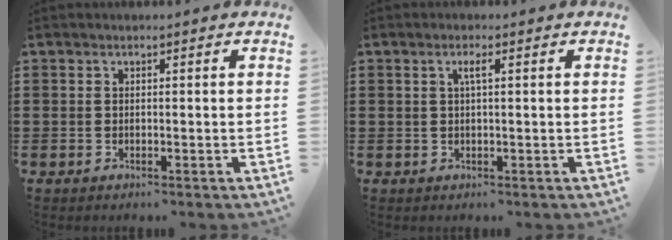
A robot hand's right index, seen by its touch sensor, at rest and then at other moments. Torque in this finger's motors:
{"motor_torque": [0.44, -0.20, 0.18, 0.02]}